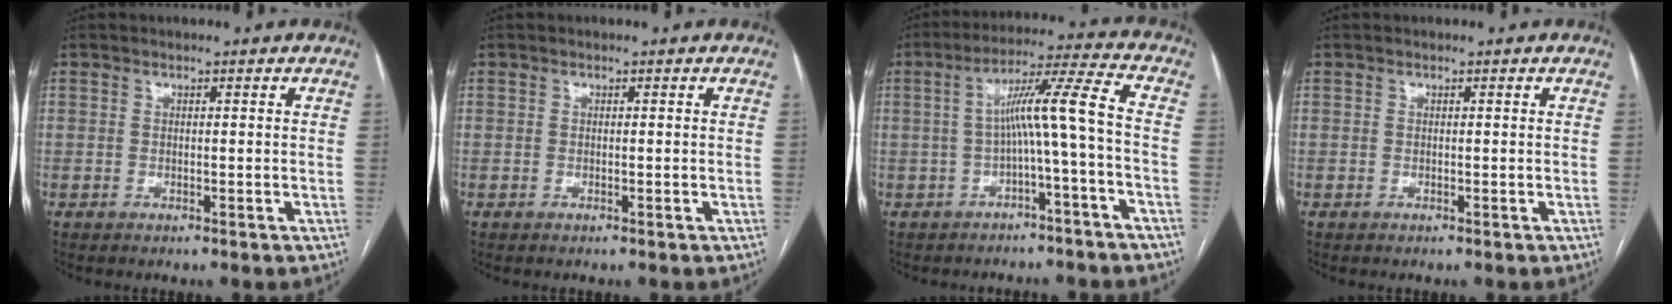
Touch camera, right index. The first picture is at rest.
{"total": 0.0}
{"total": 8.6, "force": [-1.5, -1.2, 8.4], "torque": [-0.137, 0.032, -0.021]}
{"total": 0.0}